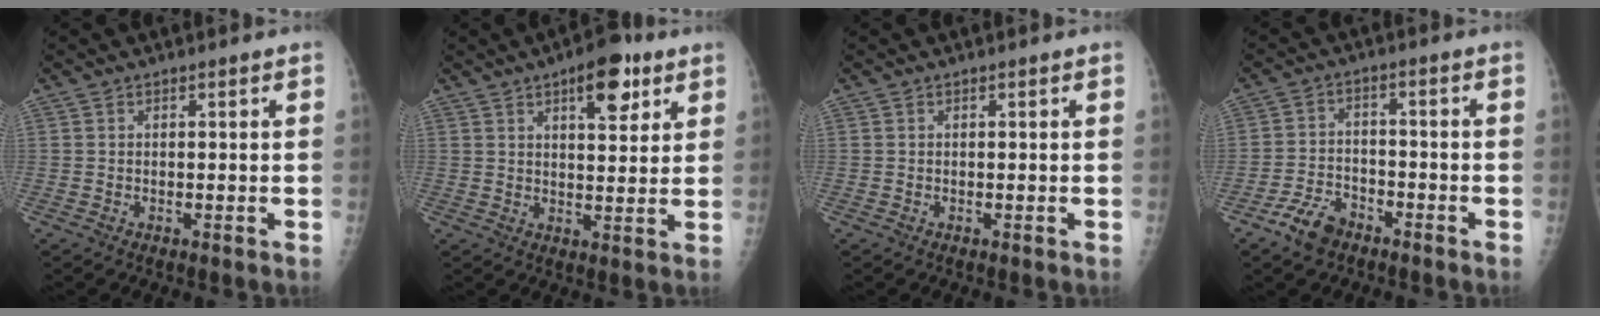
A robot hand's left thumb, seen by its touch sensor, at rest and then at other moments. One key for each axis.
{"total": 9.3, "fx": 4.9, "fy": 3.9, "fz": 6.9, "tx": -0.074, "ty": -0.019, "tz": 0.067}
{"total": 0.0}
{"total": 6.4, "fx": -4.5, "fy": 3.6, "fz": 2.7, "tx": -0.048, "ty": 0.024, "tz": -0.084}